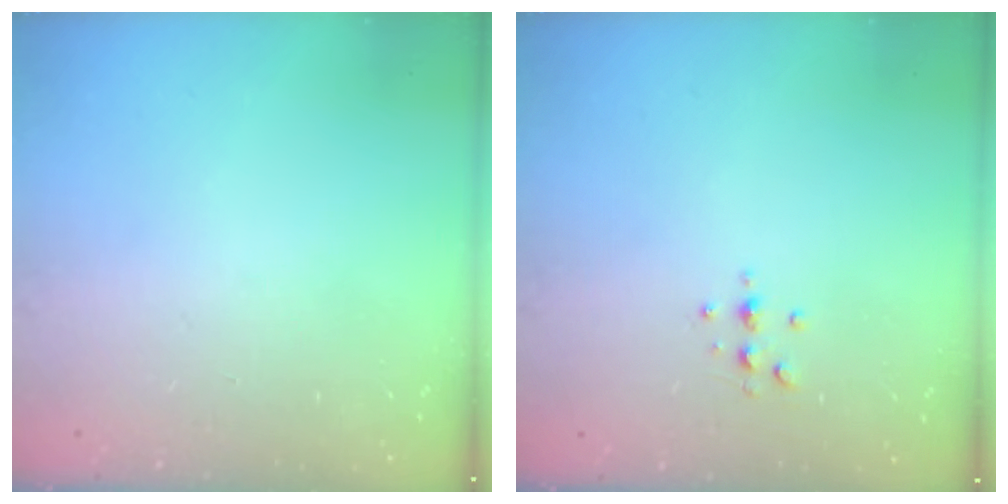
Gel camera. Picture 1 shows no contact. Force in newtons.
{"total": 3.5, "press": 3.4, "slide": 0.3}